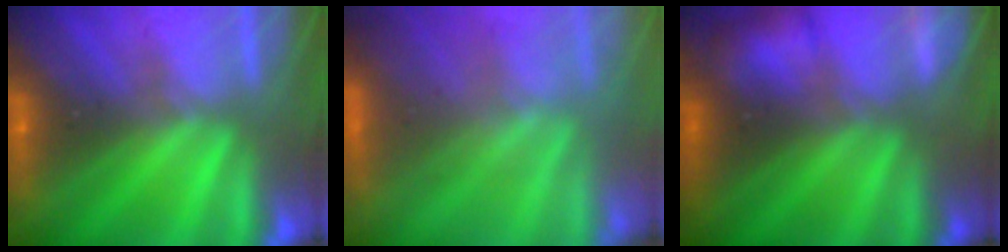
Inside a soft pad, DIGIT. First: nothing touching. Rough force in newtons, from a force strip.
{"total": 2.8}
{"total": 6.6}